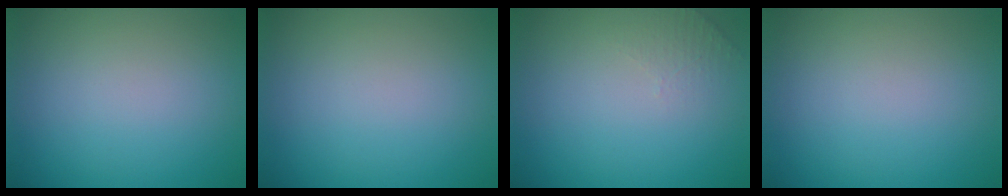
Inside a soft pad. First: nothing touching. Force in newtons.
{"total": 0.0}
{"total": 1.3, "press": 1.2, "slide": 0.3}
{"total": 0.0}